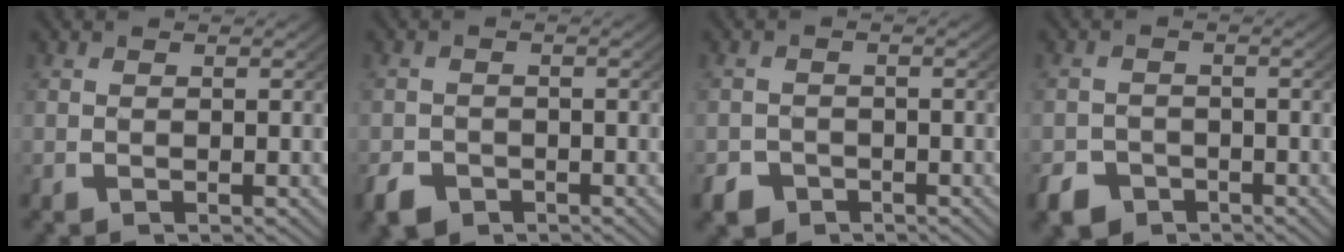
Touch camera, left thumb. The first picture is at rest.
{"total": 3.1, "force": [-2.3, 1.9, 0.8], "torque": [-0.013, -0.015, -0.037]}
{"total": 3.5, "force": [-2.8, 2.1, 0.5], "torque": [-0.007, -0.018, -0.044]}
{"total": 4.7, "force": [-3.6, 2.8, 1.1], "torque": [-0.012, -0.020, -0.058]}